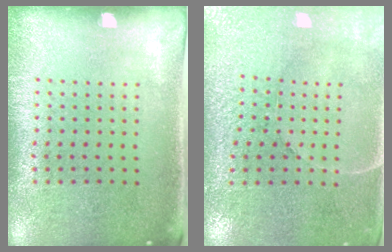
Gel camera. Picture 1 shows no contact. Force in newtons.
{"total": 3.1, "press": 3.1, "slide": 0.6}